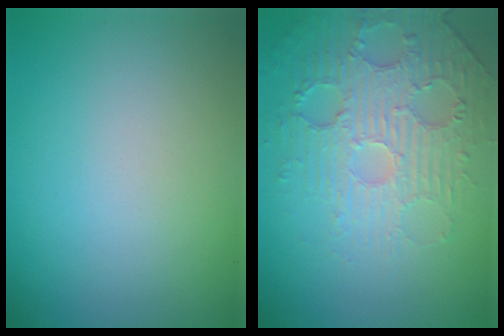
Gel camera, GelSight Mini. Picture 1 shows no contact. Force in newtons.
{"total": 5.0, "press": 3.7, "slide": 3.3}